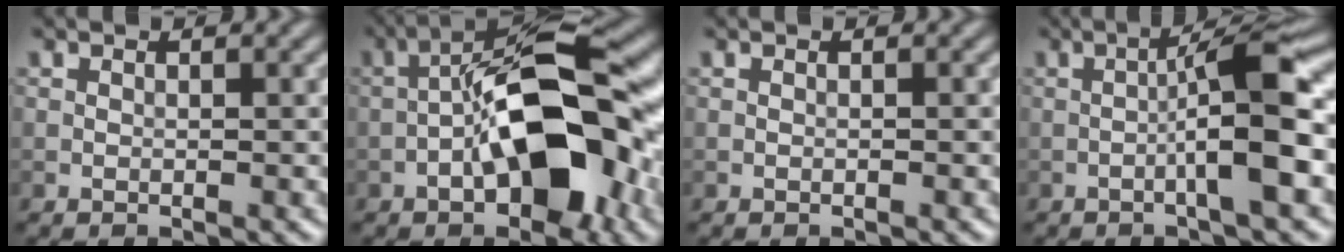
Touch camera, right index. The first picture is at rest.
{"total": 12.0, "force": [-3.1, 5.1, 10.5], "torque": [-0.159, 0.021, -0.060]}
{"total": 0.0}
{"total": 6.2, "force": [-1.2, 0.6, 6.0], "torque": [-0.098, 0.020, -0.026]}